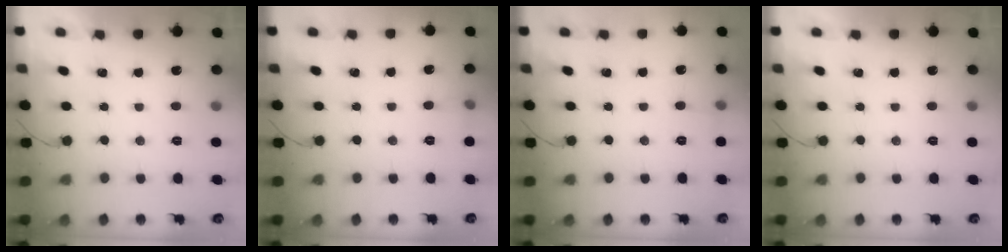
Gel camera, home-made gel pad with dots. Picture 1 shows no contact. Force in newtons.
{"total": 6.7, "press": 3.7, "slide": 5.6}
{"total": 4.3, "press": 4.1, "slide": 1.2}
{"total": 0.0}